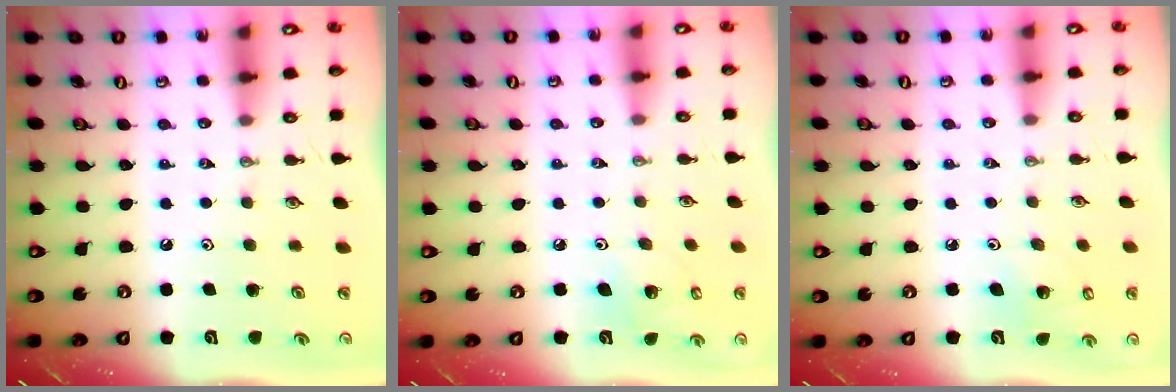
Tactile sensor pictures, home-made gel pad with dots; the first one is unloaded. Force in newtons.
{"total": 7.1, "press": 6.6, "slide": 2.5}
{"total": 4.9, "press": 4.5, "slide": 2.0}